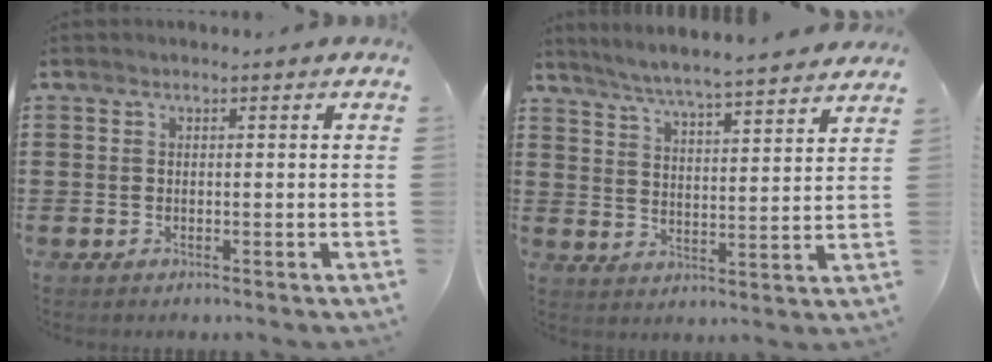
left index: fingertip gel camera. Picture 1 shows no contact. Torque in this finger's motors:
{"motor_torque": [1.57, -0.57, 0.31, 0.12]}